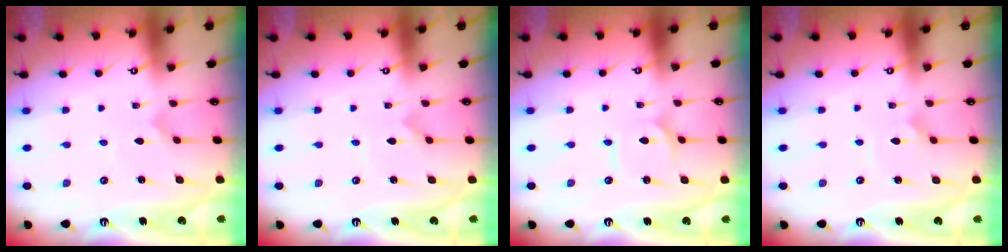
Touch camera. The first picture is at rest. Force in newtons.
{"total": 0.0}
{"total": 2.3, "press": 2.3, "slide": 0.3}
{"total": 2.0, "press": 2.0, "slide": 0.1}